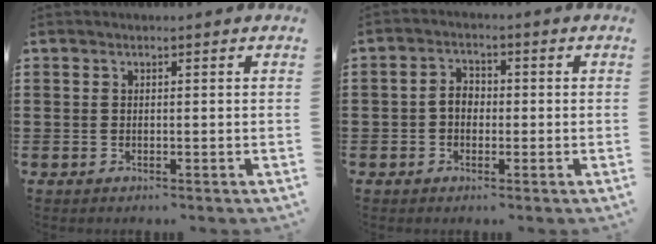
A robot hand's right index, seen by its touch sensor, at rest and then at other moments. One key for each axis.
{"total": 2.9, "fx": -0.3, "fy": 2.0, "fz": 2.1, "tx": -0.042, "ty": 0.007, "tz": -0.007}